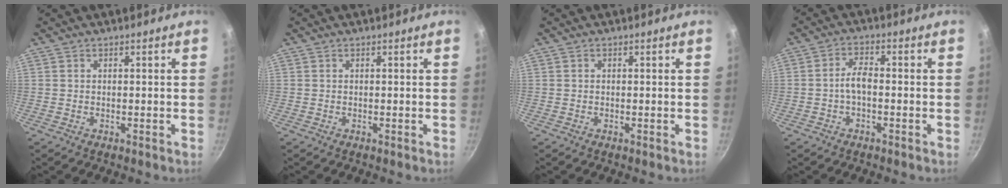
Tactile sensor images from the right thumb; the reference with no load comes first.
{"total": 0.0}
{"total": 0.0}
{"total": 3.9, "force": [-1.0, 1.9, 3.3], "torque": [-0.060, 0.023, -0.023]}